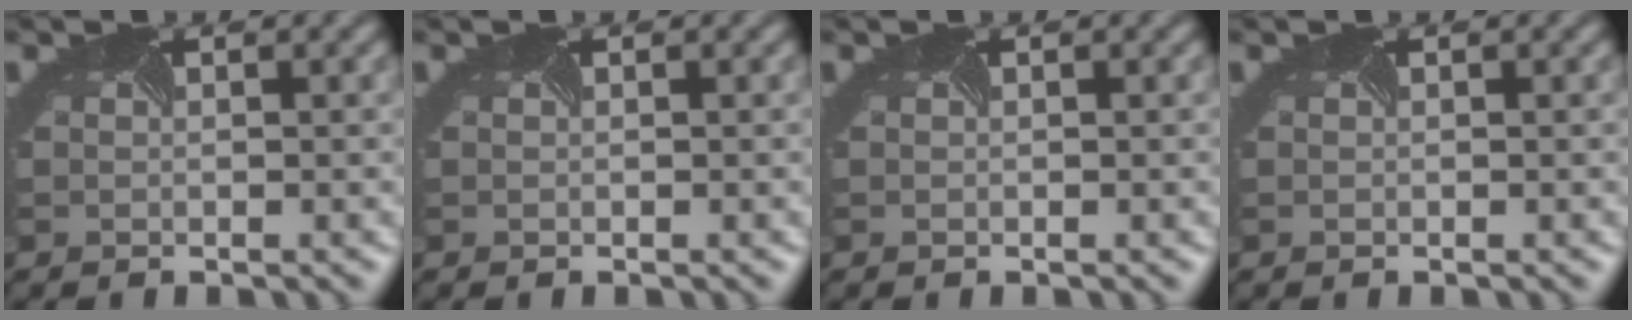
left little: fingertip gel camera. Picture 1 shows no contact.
{"total": 0.0}
{"total": 0.0}
{"total": 0.0}